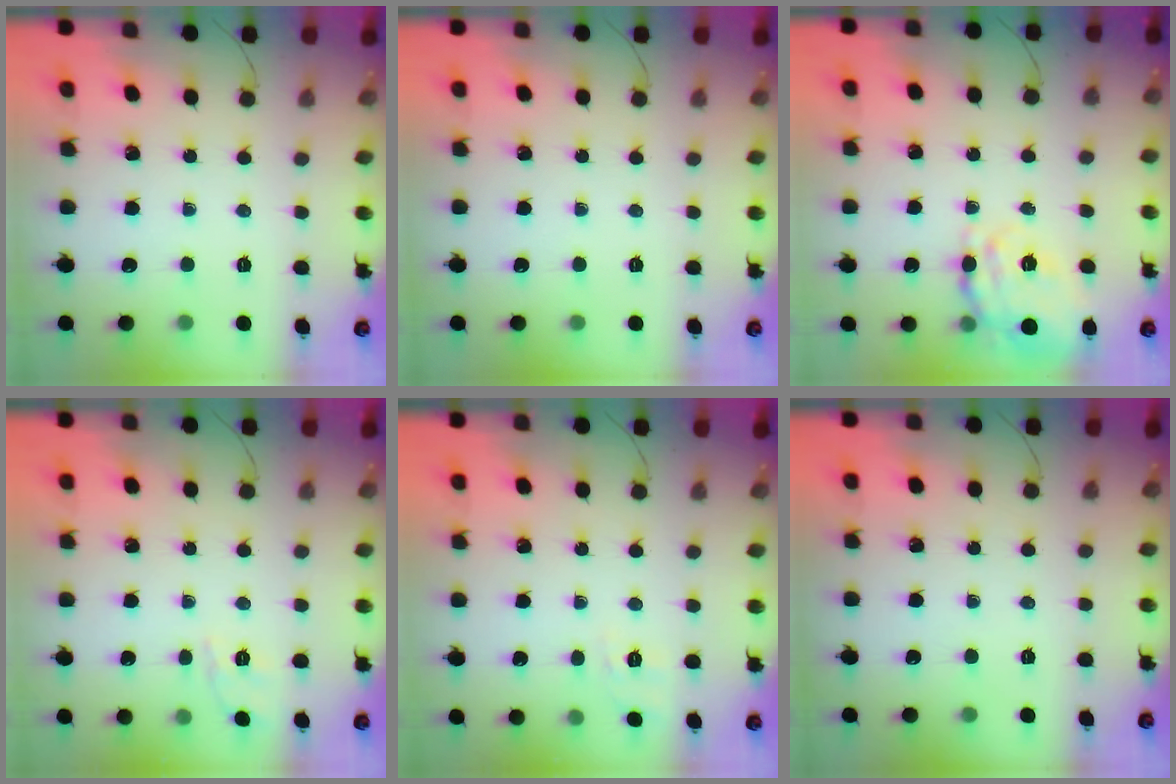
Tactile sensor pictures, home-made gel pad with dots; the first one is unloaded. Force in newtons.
{"total": 0.0}
{"total": 12.4, "press": 12.0, "slide": 3.0}
{"total": 2.0, "press": 0.6, "slide": 1.9}
{"total": 2.0, "press": 0.5, "slide": 1.9}
{"total": 0.0}